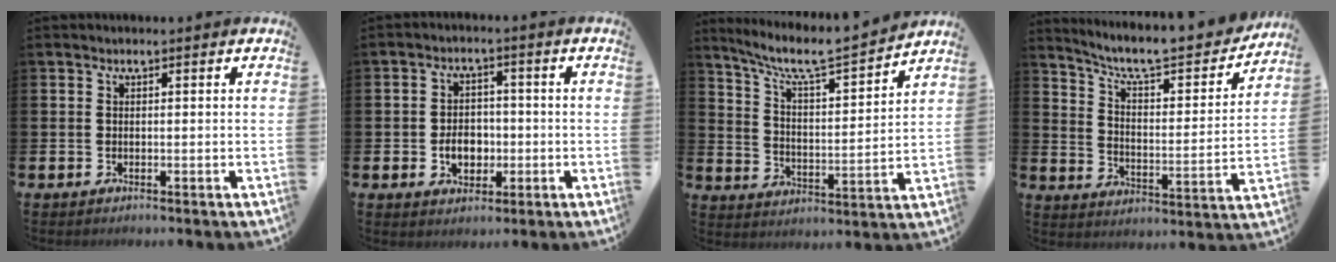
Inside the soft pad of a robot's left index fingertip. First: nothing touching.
{"total": 4.5, "force": [-1.1, 3.4, 2.7], "torque": [-0.030, -0.003, -0.029]}
{"total": 7.5, "force": [6.6, 0.9, 3.4], "torque": [-0.083, -0.053, 0.106]}
{"total": 8.6, "force": [7.8, 1.7, 3.4], "torque": [-0.090, -0.057, 0.128]}